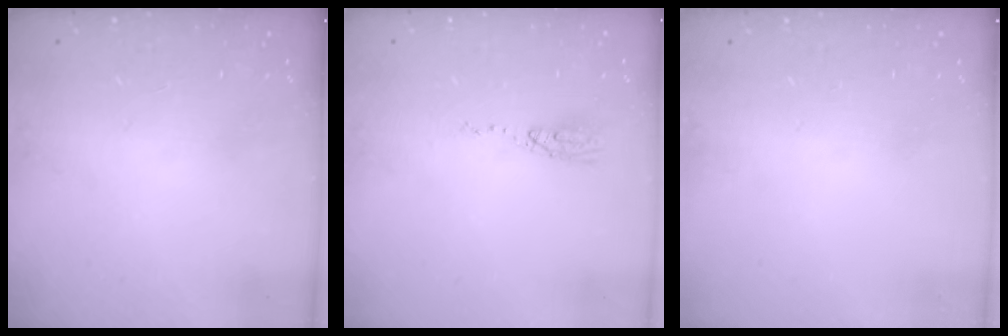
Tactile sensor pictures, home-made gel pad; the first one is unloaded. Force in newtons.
{"total": 5.0, "press": 4.7, "slide": 1.5}
{"total": 0.0}